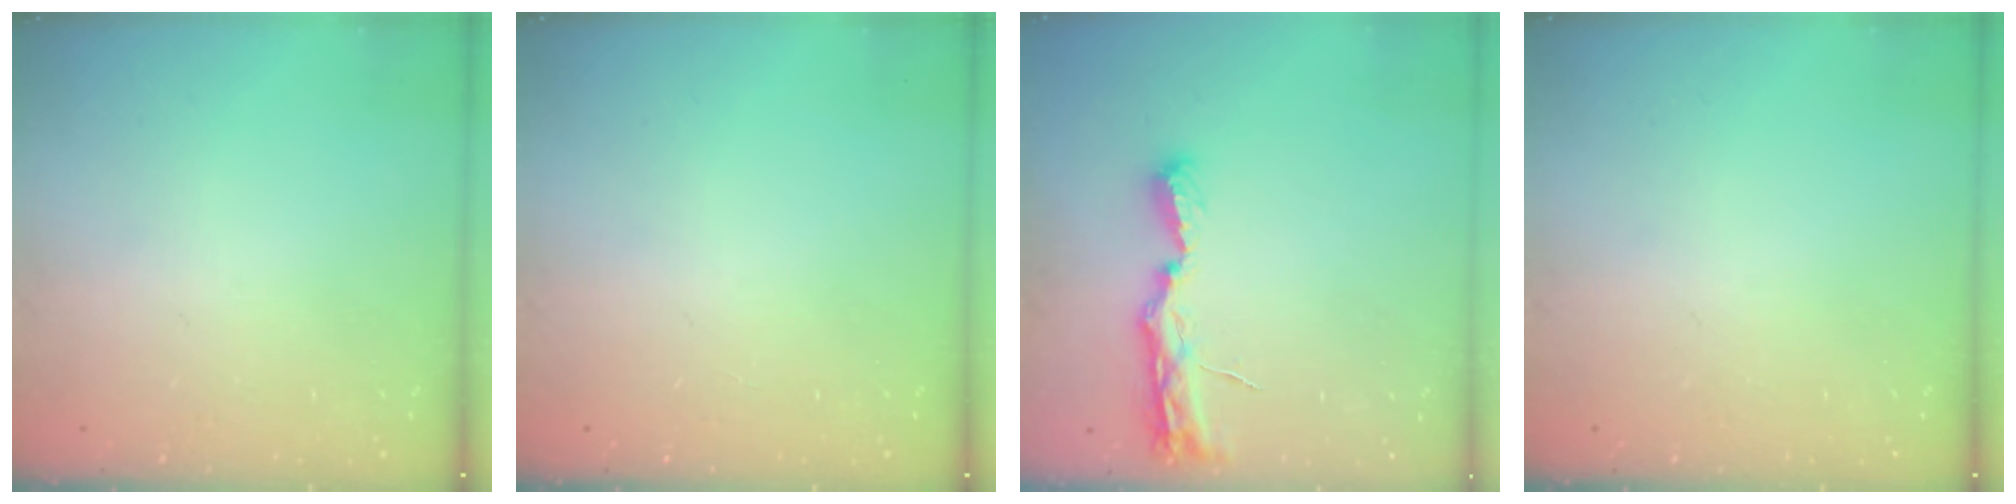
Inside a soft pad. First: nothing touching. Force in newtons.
{"total": 0.0}
{"total": 8.0, "press": 8.0, "slide": 0.7}
{"total": 0.0}